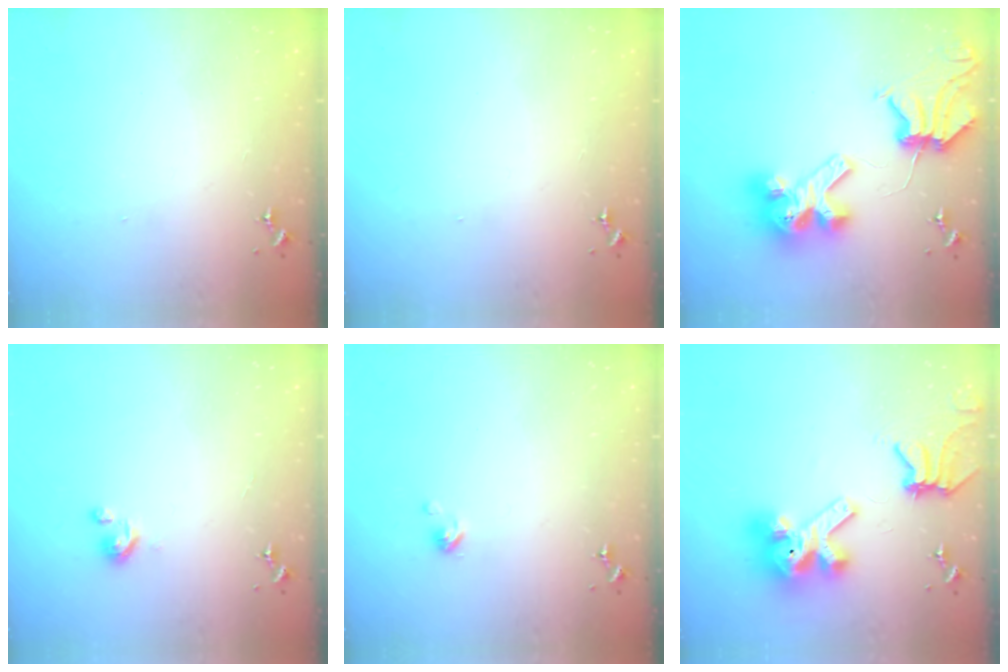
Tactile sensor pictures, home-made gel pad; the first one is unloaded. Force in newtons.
{"total": 0.0}
{"total": 13.1, "press": 13.0, "slide": 1.7}
{"total": 2.8, "press": 2.8, "slide": 0.3}
{"total": 3.2, "press": 3.2, "slide": 0.3}
{"total": 14.9, "press": 14.8, "slide": 2.0}